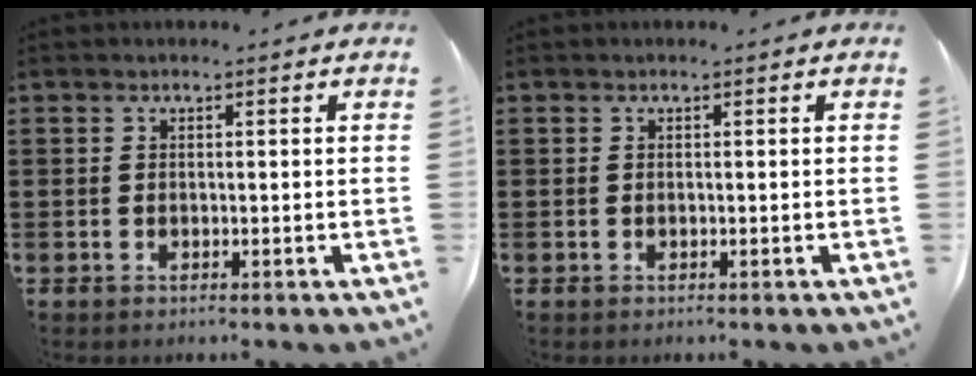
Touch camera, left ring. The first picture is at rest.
{"total": 0.0}